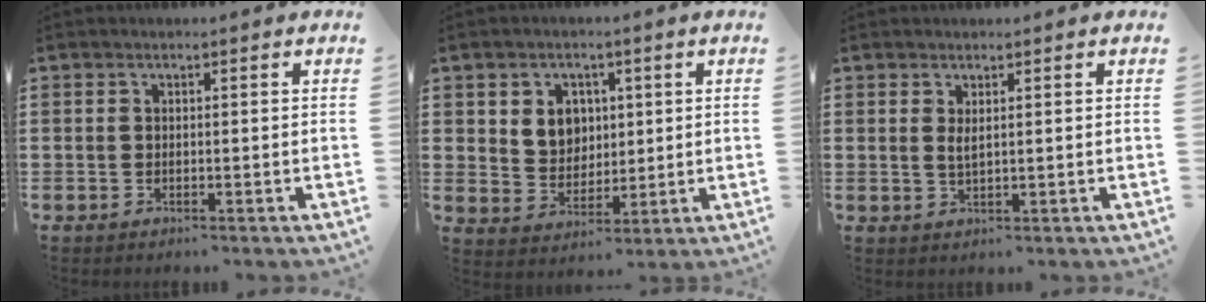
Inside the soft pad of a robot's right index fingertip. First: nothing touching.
{"total": 5.6, "force": [1.6, 4.8, 2.2], "torque": [-0.049, 0.008, 0.026]}
{"total": 1.5, "force": [0.7, 0.2, 1.3], "torque": [-0.027, -0.001, 0.013]}